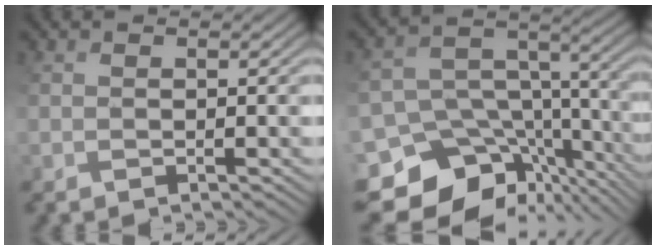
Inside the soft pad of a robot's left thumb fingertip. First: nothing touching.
{"total": 13.3, "force": [-8.9, 8.9, 4.3], "torque": [-0.114, -0.010, -0.096]}